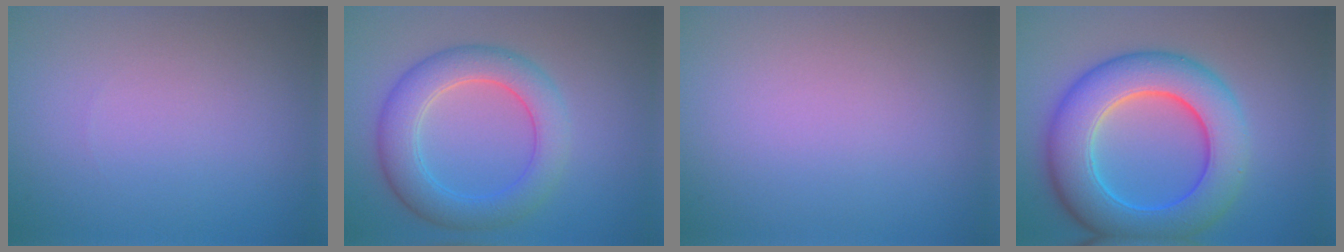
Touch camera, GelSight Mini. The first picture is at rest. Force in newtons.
{"total": 5.5, "press": 5.5, "slide": 0.3}
{"total": 0.0}
{"total": 9.4, "press": 9.4, "slide": 0.3}